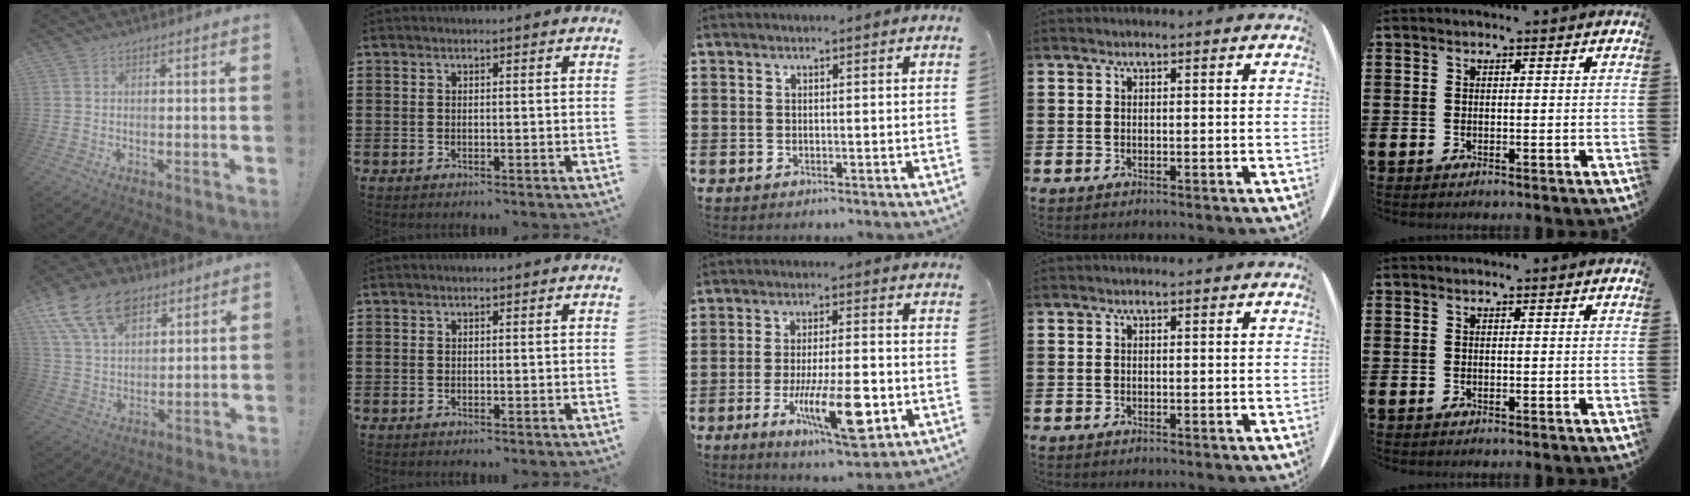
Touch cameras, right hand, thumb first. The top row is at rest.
{"thumb": {"total": 16.5, "force": [9.5, 10.4, 8.6], "torque": [-0.154, -0.051, 0.177]}, "middle": {"total": 11.7, "force": [-4.1, 3.4, 10.4], "torque": [-0.185, -0.008, -0.067]}}